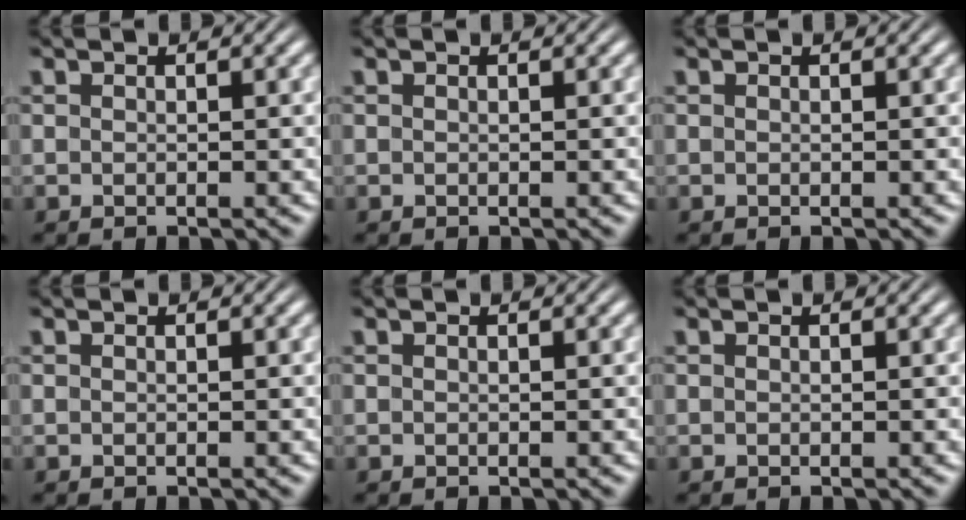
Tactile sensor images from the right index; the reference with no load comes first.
{"total": 0.0}
{"total": 0.0}
{"total": 0.0}
{"total": 0.0}
{"total": 0.0}